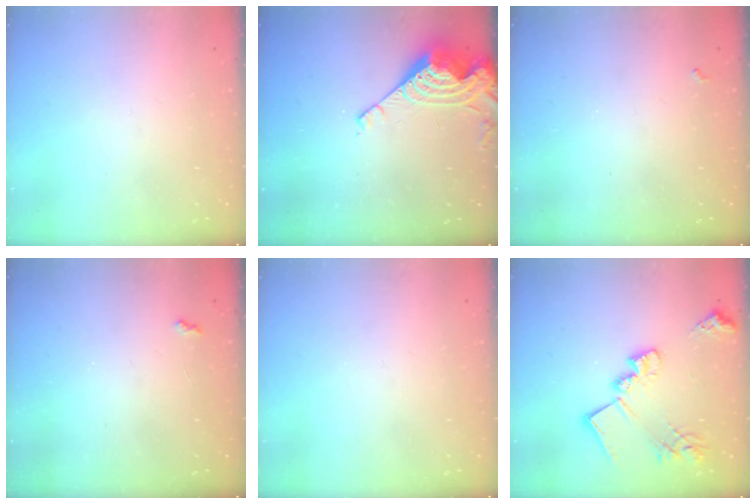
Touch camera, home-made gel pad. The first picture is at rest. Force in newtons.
{"total": 8.3, "press": 8.3, "slide": 0.8}
{"total": 1.9, "press": 1.9, "slide": 0.4}
{"total": 3.1, "press": 3.1, "slide": 0.5}
{"total": 0.0}
{"total": 18.4, "press": 18.4, "slide": 1.4}